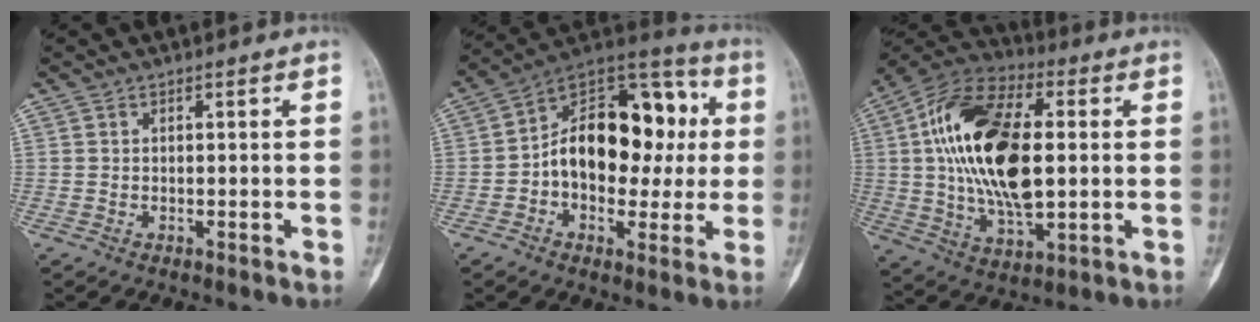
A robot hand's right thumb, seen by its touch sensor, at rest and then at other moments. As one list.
[{"total": 21.0, "force": [0.8, 13.3, 16.2], "torque": [-0.201, 0.043, 0.005]}, {"total": 23.2, "force": [2.1, 11.8, 19.8], "torque": [-0.370, 0.003, 0.033]}]